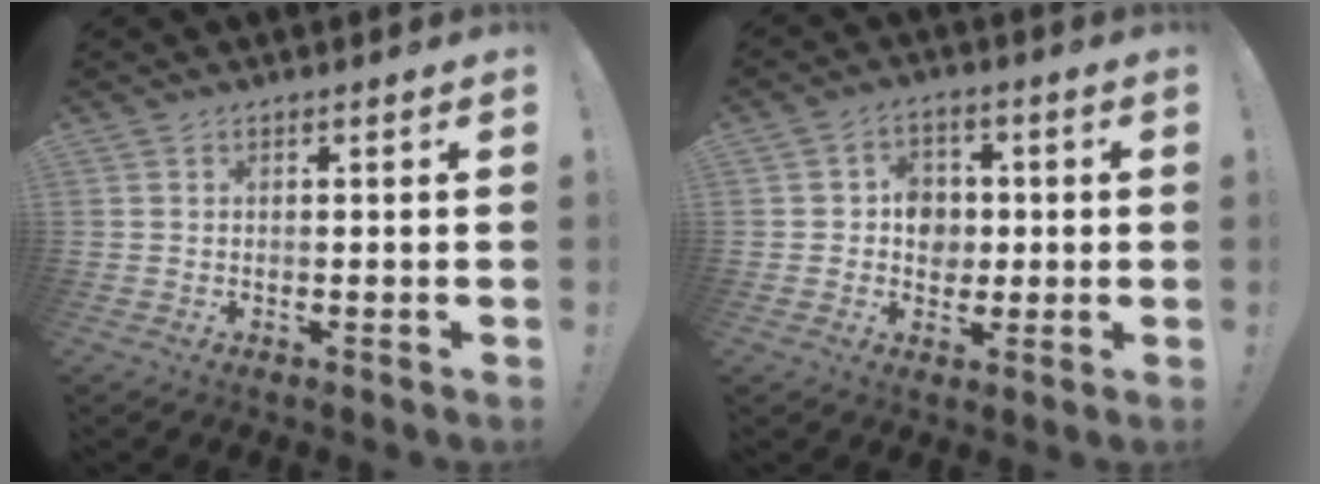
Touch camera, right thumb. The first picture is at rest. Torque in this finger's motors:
{"motor_torque": [0.62, 0.68, 0.12, 0.16, -0.02]}